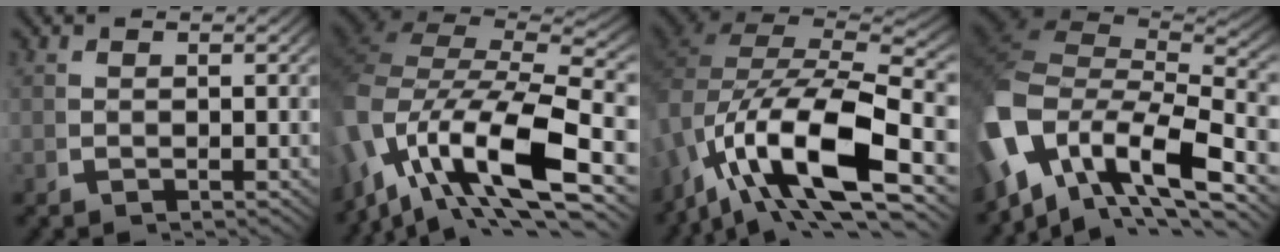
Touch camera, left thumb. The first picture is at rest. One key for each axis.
{"total": 18.8, "fx": 1.8, "fy": 13.1, "fz": 13.4, "tx": -0.251, "ty": -0.017, "tz": 0.017}
{"total": 17.9, "fx": 0.1, "fy": 12.2, "fz": 13.0, "tx": -0.239, "ty": -0.026, "tz": -0.004}
{"total": 14.7, "fx": -0.4, "fy": 9.1, "fz": 11.5, "tx": -0.264, "ty": -0.042, "tz": 0.011}